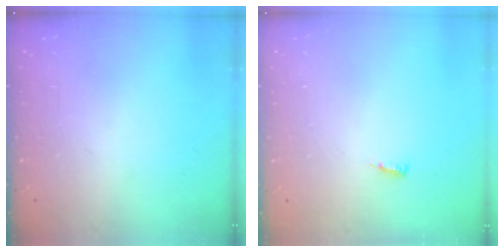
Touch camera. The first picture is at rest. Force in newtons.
{"total": 3.8, "press": 3.8, "slide": 0.4}